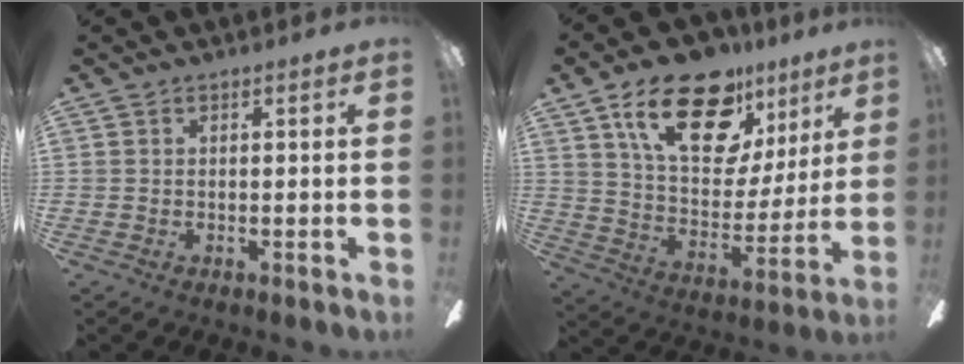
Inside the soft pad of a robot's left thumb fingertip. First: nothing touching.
{"total": 23.0, "force": [13.4, 12.0, 14.4], "torque": [-0.226, -0.060, 0.234]}